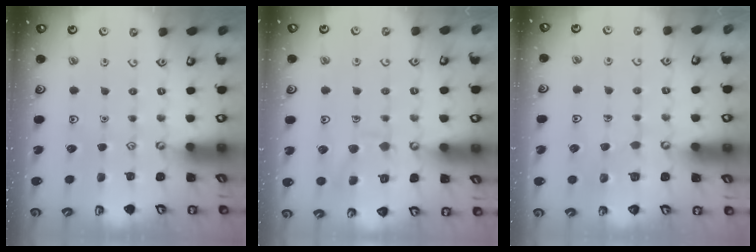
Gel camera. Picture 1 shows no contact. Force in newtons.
{"total": 10.0, "press": 10.0, "slide": 0.4}
{"total": 2.8, "press": 2.8, "slide": 0.1}